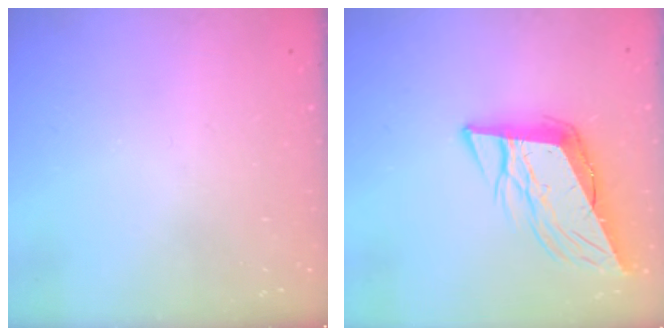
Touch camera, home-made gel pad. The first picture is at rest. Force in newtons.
{"total": 11.8, "press": 11.2, "slide": 3.6}